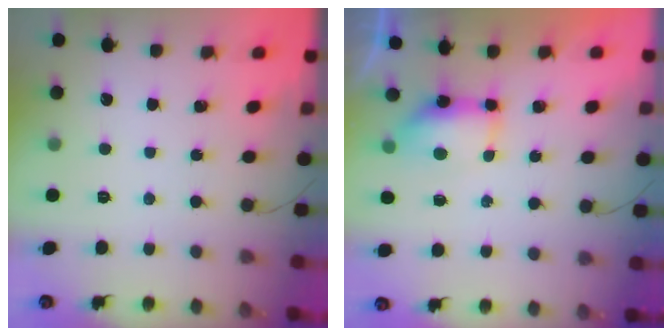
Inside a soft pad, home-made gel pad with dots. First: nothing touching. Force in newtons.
{"total": 12.0, "press": 8.1, "slide": 8.8}